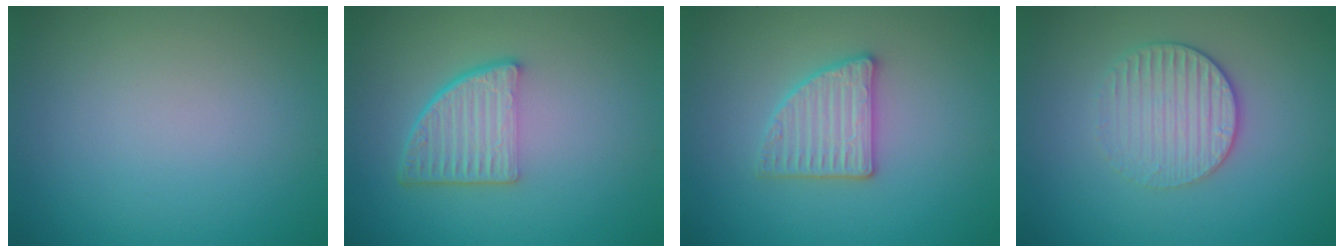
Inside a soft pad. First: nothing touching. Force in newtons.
{"total": 4.5, "press": 3.2, "slide": 3.2}
{"total": 3.0, "press": 3.0, "slide": 0.6}
{"total": 3.1, "press": 2.7, "slide": 1.4}